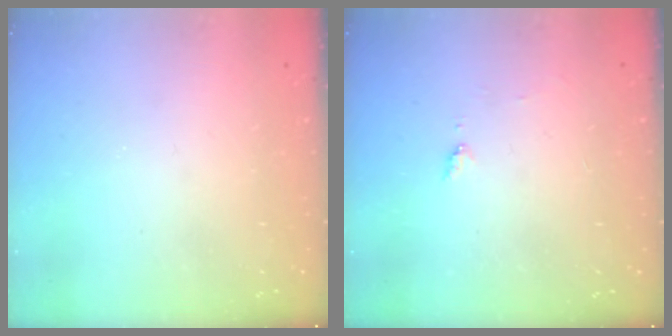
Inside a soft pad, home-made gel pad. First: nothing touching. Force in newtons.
{"total": 4.6, "press": 4.6, "slide": 0.4}